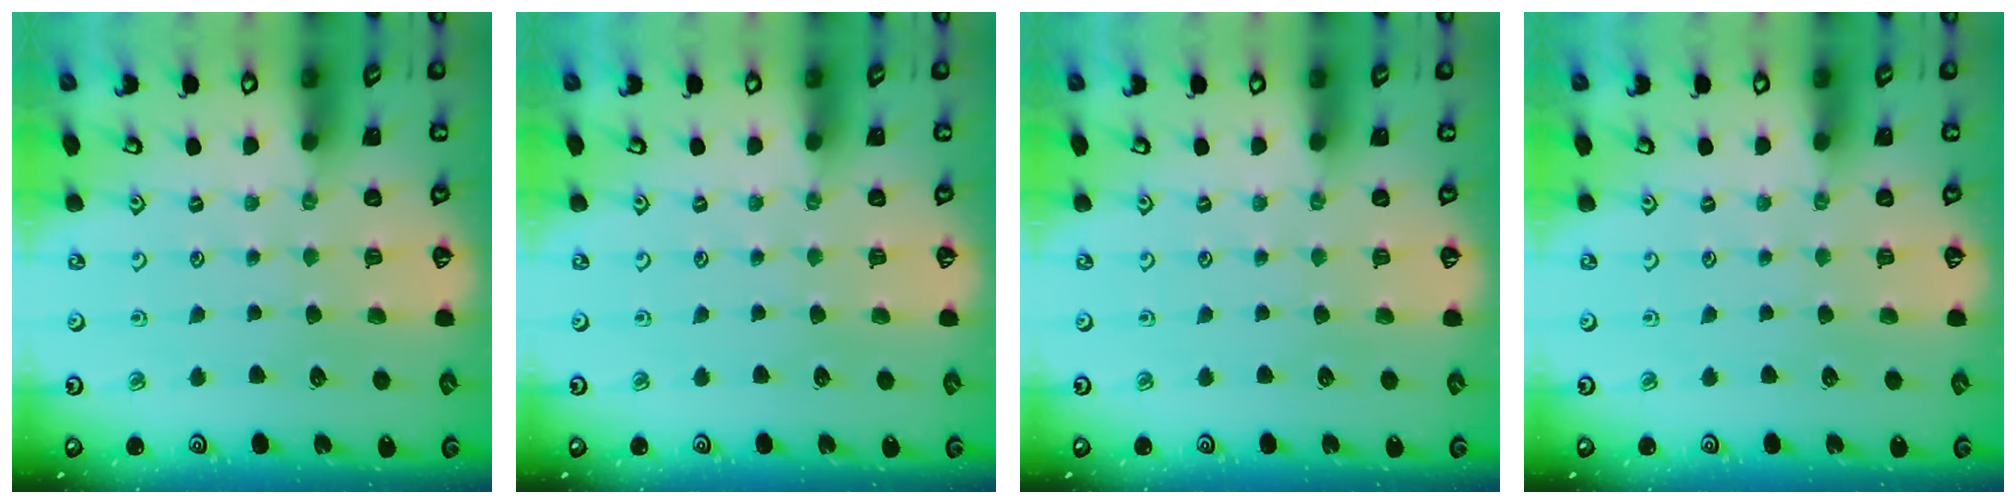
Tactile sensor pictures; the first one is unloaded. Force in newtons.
{"total": 0.0}
{"total": 0.0}
{"total": 0.0}